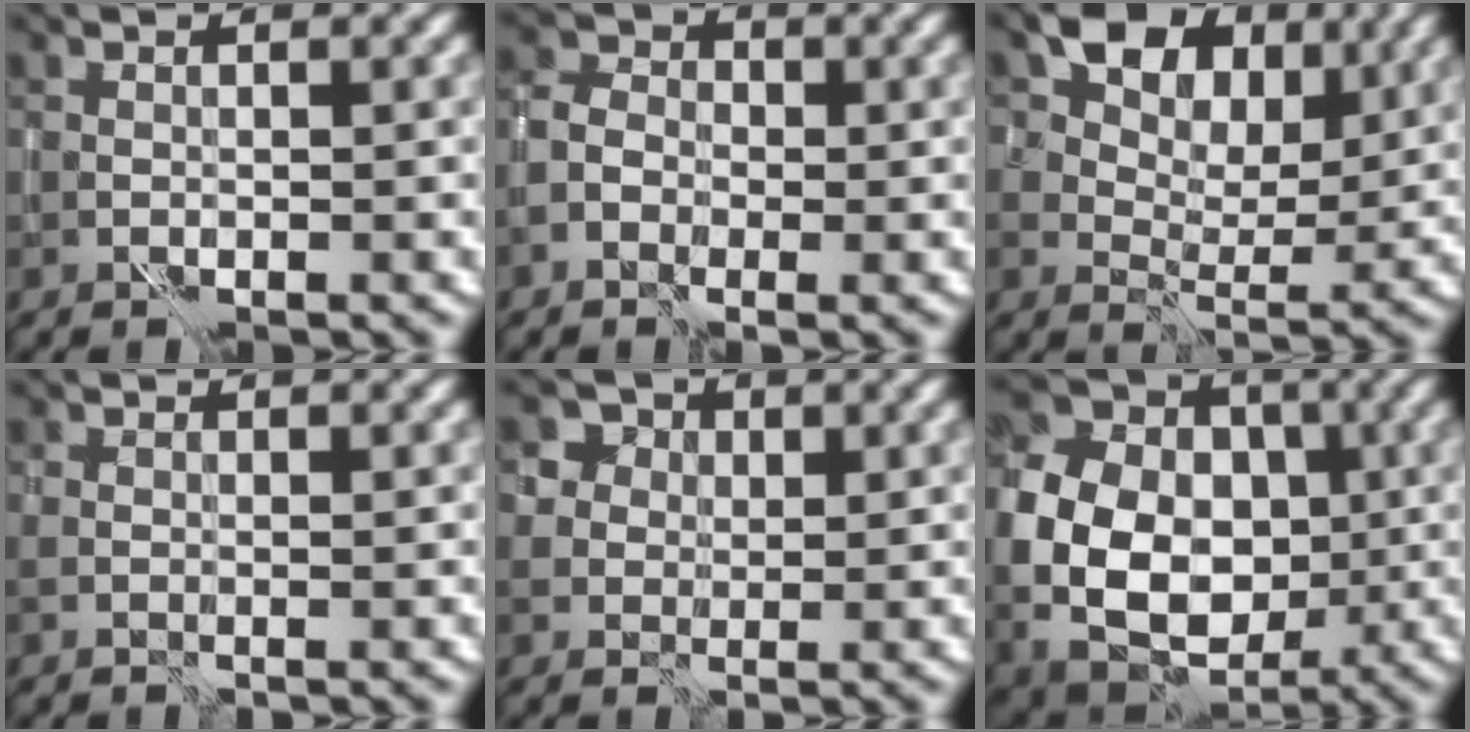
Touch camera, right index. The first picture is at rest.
{"total": 3.3, "force": [-1.3, 2.5, 1.7], "torque": [-0.033, 0.005, -0.032]}
{"total": 9.1, "force": [4.1, 5.8, 5.6], "torque": [-0.088, 0.005, 0.059]}
{"total": 1.0, "force": [0.0, 0.6, 0.8], "torque": [-0.014, -0.003, 0.002]}
{"total": 5.3, "force": [1.7, 4.6, 2.0], "torque": [-0.035, 0.017, 0.011]}
{"total": 12.7, "force": [-1.1, 9.8, 8.0], "torque": [-0.160, -0.012, -0.013]}